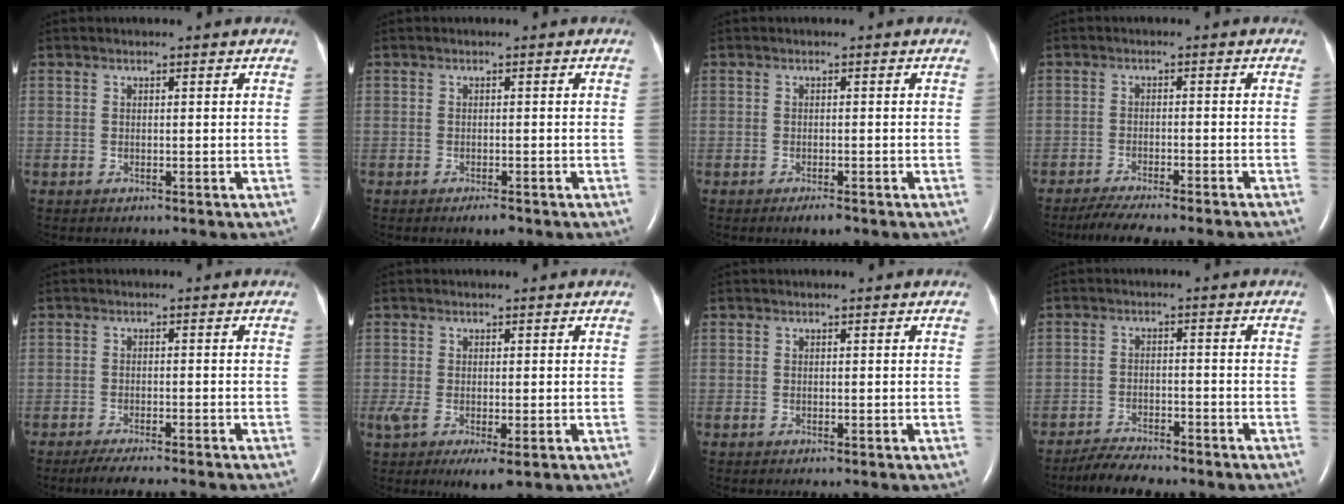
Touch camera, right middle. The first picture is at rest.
{"total": 1.5, "force": [-1.1, 0.2, 1.1], "torque": [-0.015, -0.002, -0.015]}
{"total": 1.8, "force": [-1.3, 0.3, 1.3], "torque": [-0.017, -0.002, -0.018]}
{"total": 9.5, "force": [-8.4, -0.3, 4.5], "torque": [-0.053, -0.020, -0.126]}
{"total": 6.9, "force": [-5.9, 0.2, 3.6], "torque": [-0.048, -0.015, -0.090]}
{"total": 5.8, "force": [-2.2, 1.8, 5.1], "torque": [-0.087, -0.018, -0.034]}
{"total": 0.0}
{"total": 5.4, "force": [-5.0, 0.7, 2.1], "torque": [-0.041, -0.015, -0.085]}